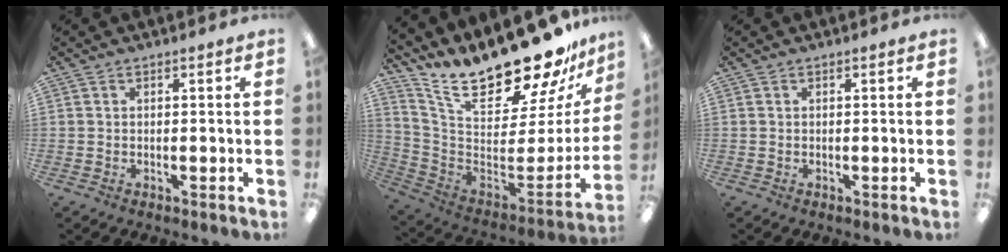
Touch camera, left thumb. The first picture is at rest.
{"total": 22.7, "force": [18.4, 6.4, 11.6], "torque": [-0.179, -0.148, 0.307]}
{"total": 0.0}